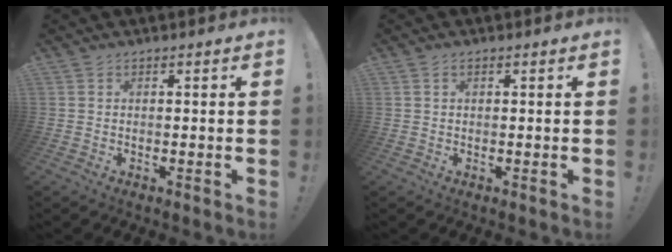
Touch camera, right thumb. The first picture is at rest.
{"total": 0.8, "force": [0.3, 0.4, 0.6], "torque": [-0.004, -0.002, 0.004]}